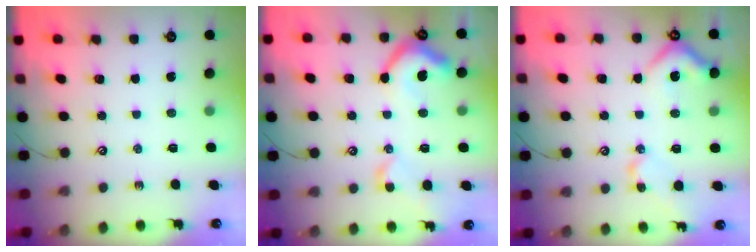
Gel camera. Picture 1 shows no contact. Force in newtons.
{"total": 10.0, "press": 9.9, "slide": 1.2}
{"total": 8.9, "press": 8.8, "slide": 1.3}